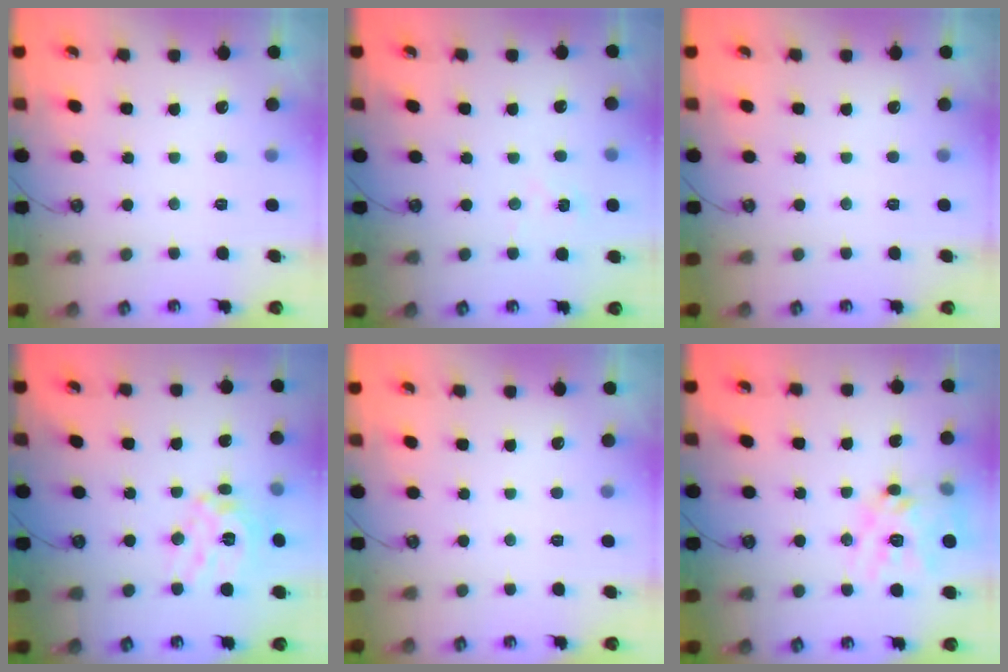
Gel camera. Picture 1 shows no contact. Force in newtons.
{"total": 3.9, "press": 3.9, "slide": 0.3}
{"total": 0.0}
{"total": 13.2, "press": 13.2, "slide": 1.3}
{"total": 0.0}
{"total": 16.8, "press": 16.8, "slide": 1.4}